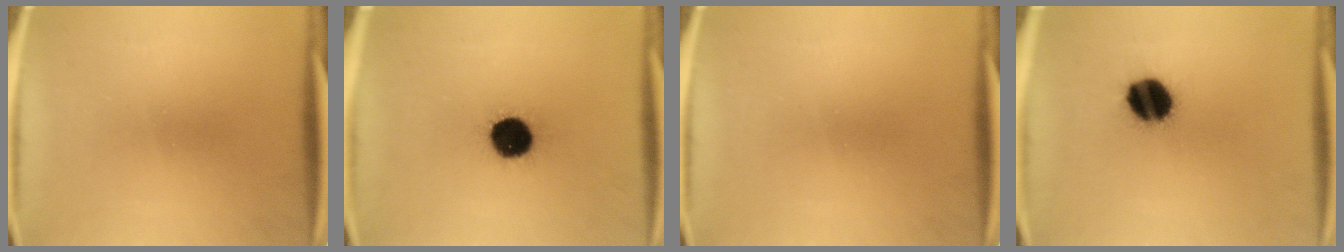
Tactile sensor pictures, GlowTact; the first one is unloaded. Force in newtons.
{"total": 12.6}
{"total": 0.0}
{"total": 12.1}